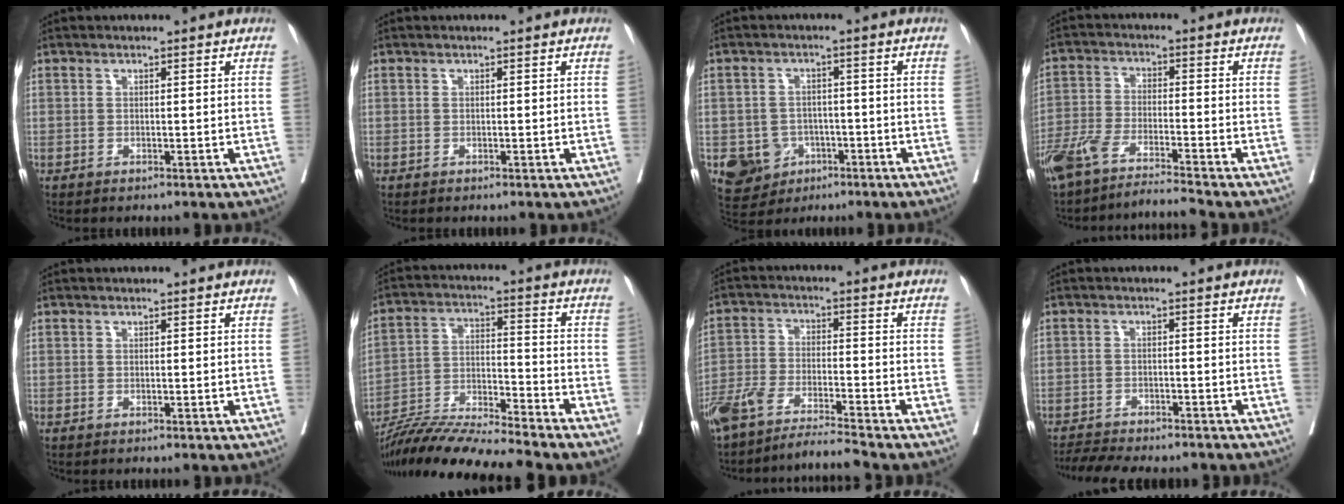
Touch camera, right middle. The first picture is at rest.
{"total": 0.0}
{"total": 6.7, "force": [-2.7, 5.9, 1.7], "torque": [-0.028, 0.006, -0.032]}
{"total": 8.1, "force": [-7.2, -0.7, 3.6], "torque": [-0.066, -0.010, -0.134]}
{"total": 0.0}
{"total": 13.6, "force": [-12.5, -1.7, 5.1], "torque": [-0.083, -0.004, -0.229]}
{"total": 8.1, "force": [-7.4, -1.0, 3.2], "torque": [-0.058, -0.009, -0.136]}
{"total": 9.9, "force": [-9.1, 1.8, 3.5], "torque": [-0.053, -0.001, -0.130]}